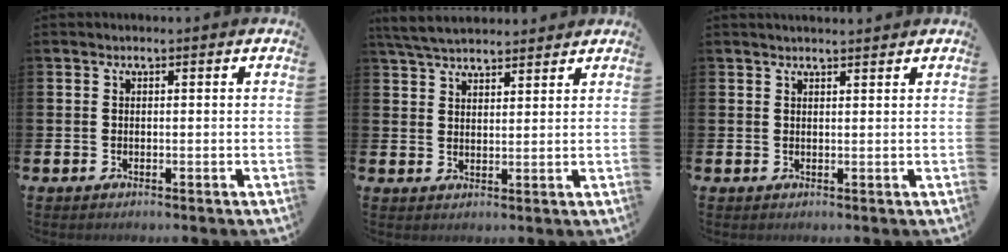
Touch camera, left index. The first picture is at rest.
{"total": 4.9, "force": [4.7, 1.1, 1.0], "torque": [-0.035, -0.015, 0.087]}
{"total": 1.5, "force": [1.5, 0.1, 0.2], "torque": [0.007, -0.008, 0.025]}